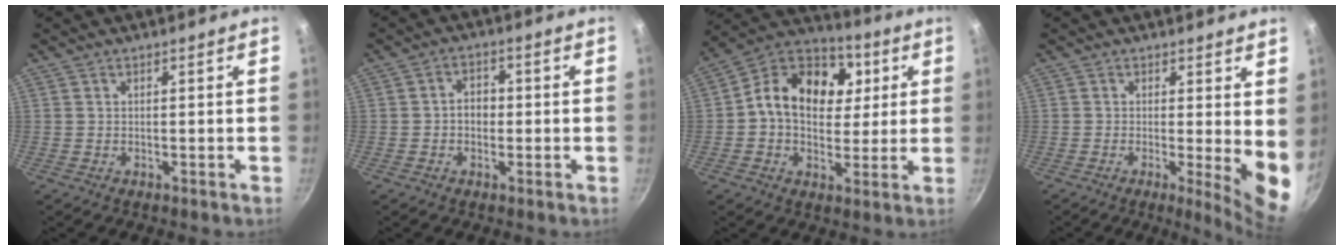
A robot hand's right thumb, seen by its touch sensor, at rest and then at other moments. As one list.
[{"total": 4.1, "force": [-0.4, 3.3, 2.4], "torque": [-0.014, 0.013, -0.010]}, {"total": 17.2, "force": [3.4, 13.0, 10.8], "torque": [-0.156, 0.014, 0.034]}, {"total": 7.4, "force": [0.1, 1.8, 7.2], "torque": [-0.091, -0.022, 0.002]}]